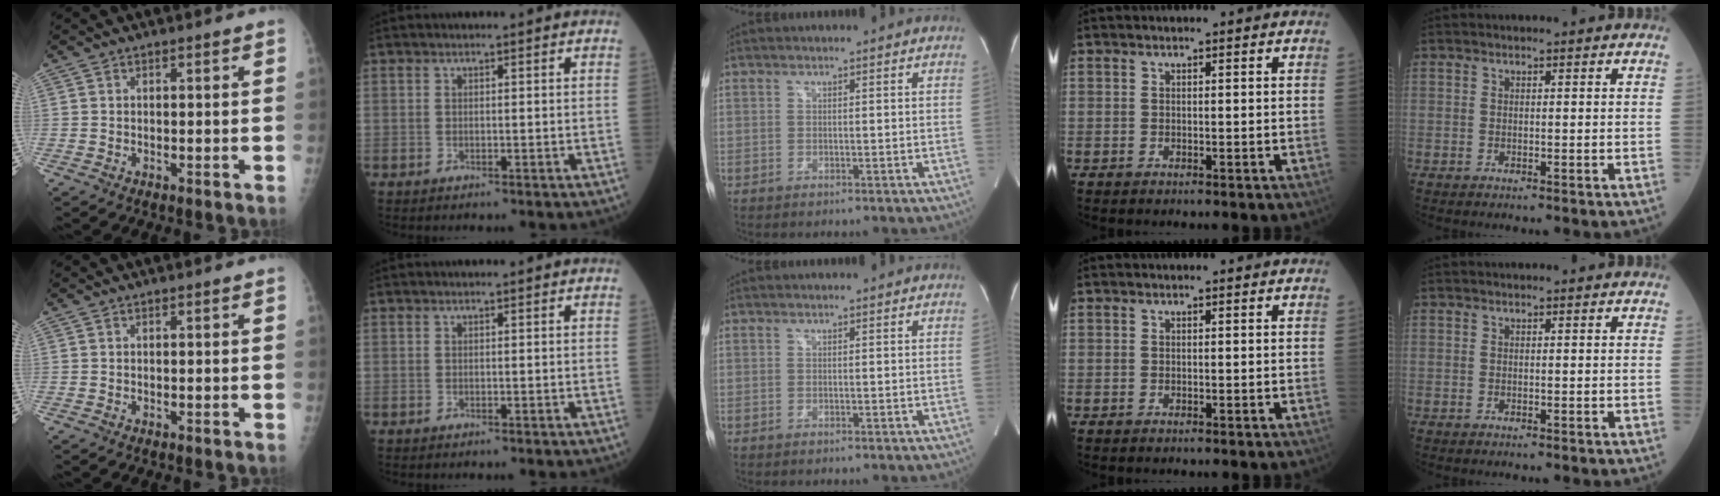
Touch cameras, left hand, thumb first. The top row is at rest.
{}